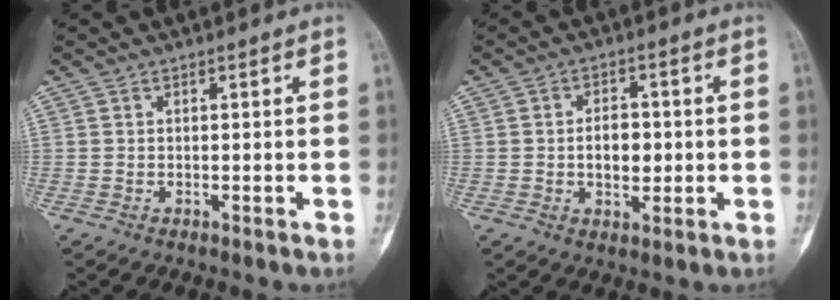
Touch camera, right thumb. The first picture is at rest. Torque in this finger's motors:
{"motor_torque": [0.87, 0.82, 0.30, -0.31, 0.09]}